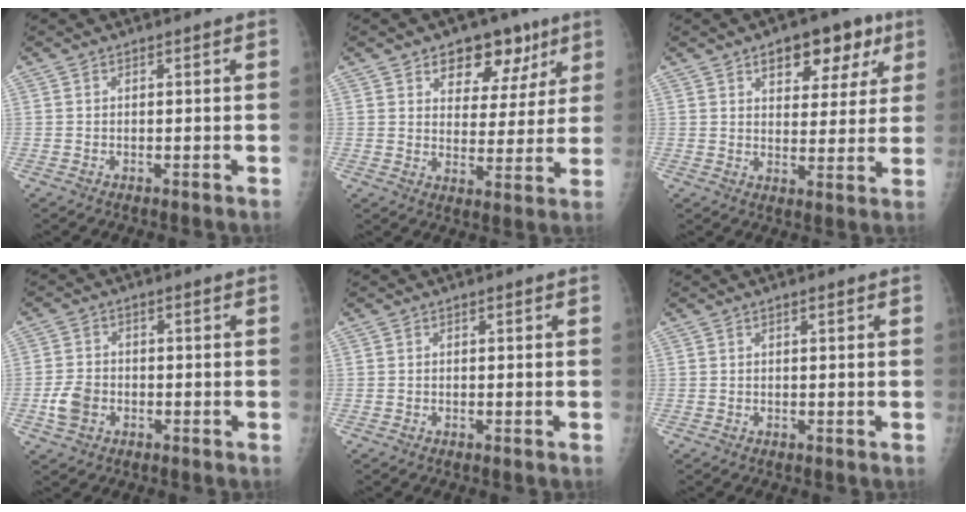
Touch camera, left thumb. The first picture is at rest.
{"total": 11.6, "force": [6.8, 7.3, 6.0], "torque": [-0.031, -0.026, 0.095]}
{"total": 11.3, "force": [6.1, 6.3, 7.2], "torque": [-0.054, -0.016, 0.082]}
{"total": 4.8, "force": [-1.7, 3.6, 2.6], "torque": [-0.048, 0.010, -0.033]}
{"total": 0.0}
{"total": 0.5, "force": [0.3, 0.1, 0.5], "torque": [-0.004, 0.001, 0.004]}